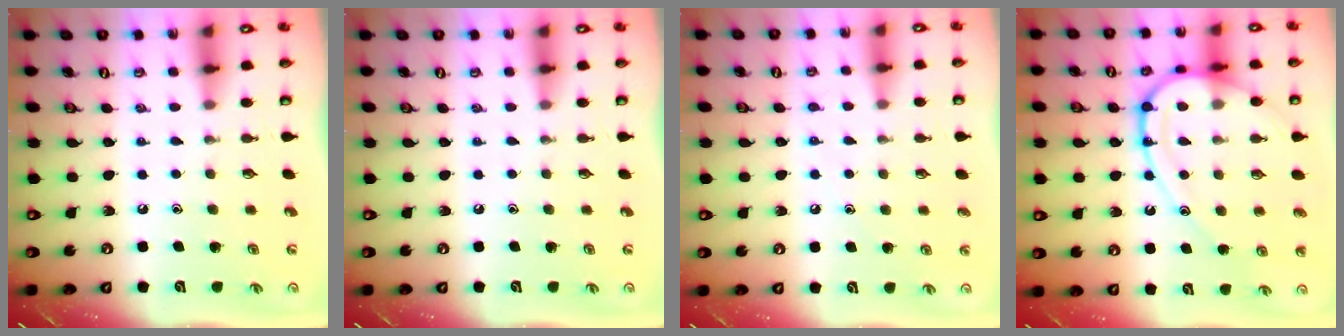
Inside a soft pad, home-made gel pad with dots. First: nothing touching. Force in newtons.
{"total": 0.0}
{"total": 4.5, "press": 4.4, "slide": 0.7}
{"total": 16.2, "press": 16.2, "slide": 1.4}